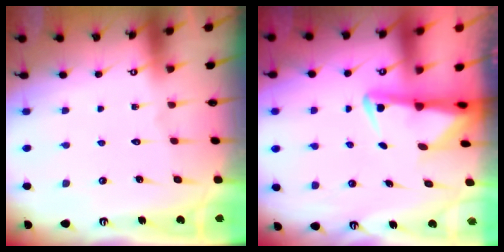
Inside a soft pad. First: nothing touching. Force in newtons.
{"total": 3.3, "press": 3.2, "slide": 0.7}